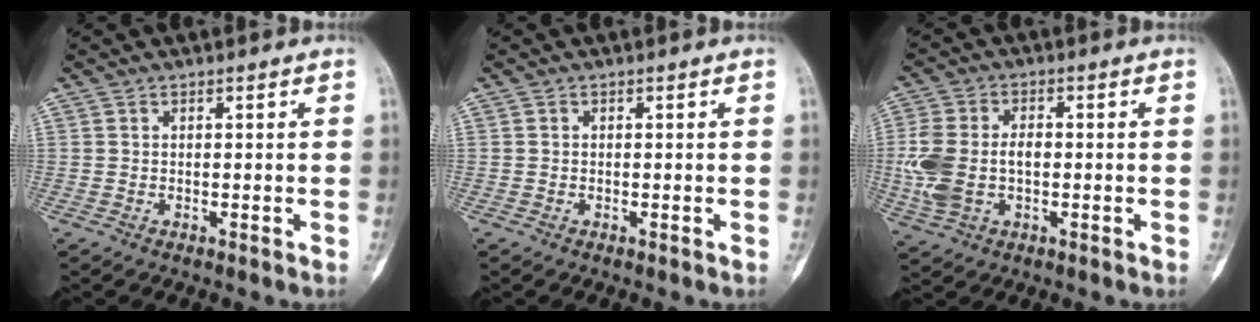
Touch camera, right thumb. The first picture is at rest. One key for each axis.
{"total": 0.0}
{"total": 10.8, "fx": -0.9, "fy": 7.0, "fz": 8.2, "tx": -0.185, "ty": 0.016, "tz": -0.013}